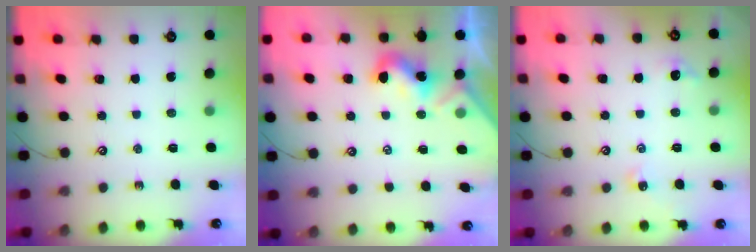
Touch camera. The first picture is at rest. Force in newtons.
{"total": 1.7, "press": 1.6, "slide": 0.4}
{"total": 2.7, "press": 2.6, "slide": 0.5}